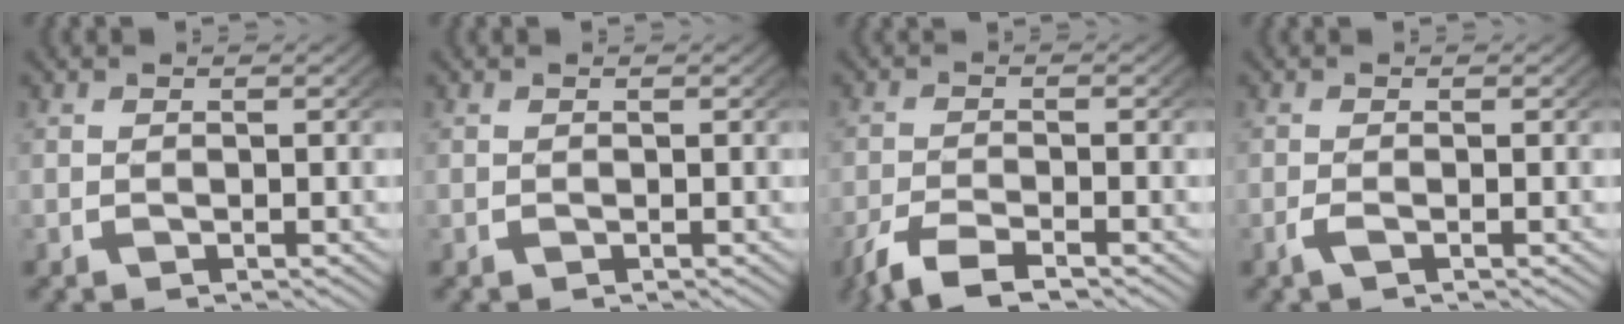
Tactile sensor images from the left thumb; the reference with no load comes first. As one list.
[{"total": 0.0}, {"total": 4.4, "force": [-3.3, 1.8, 2.3], "torque": [-0.057, -0.012, -0.055]}, {"total": 1.1, "force": [-0.7, 0.2, 0.9], "torque": [-0.023, -0.002, -0.015]}]